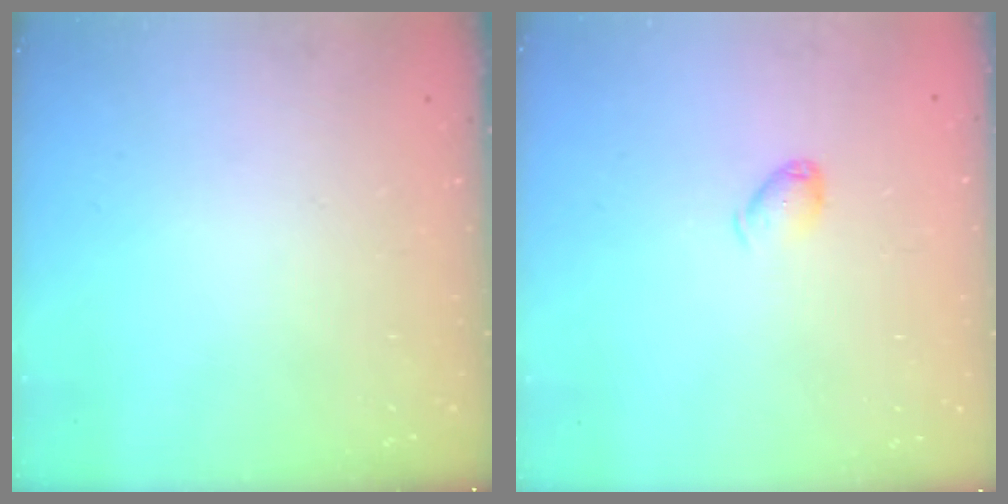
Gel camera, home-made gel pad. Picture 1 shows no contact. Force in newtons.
{"total": 4.8, "press": 4.7, "slide": 0.9}